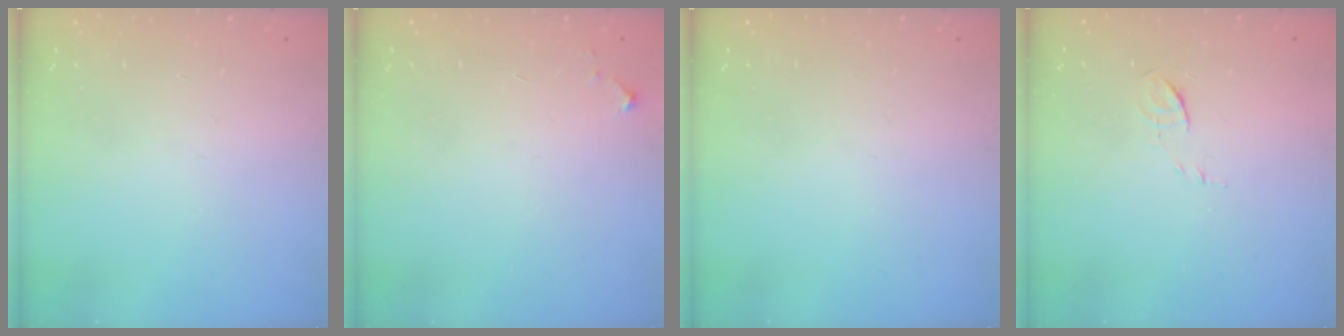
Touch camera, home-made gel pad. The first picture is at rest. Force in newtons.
{"total": 2.6, "press": 2.6, "slide": 0.4}
{"total": 0.0}
{"total": 5.0, "press": 4.9, "slide": 1.2}